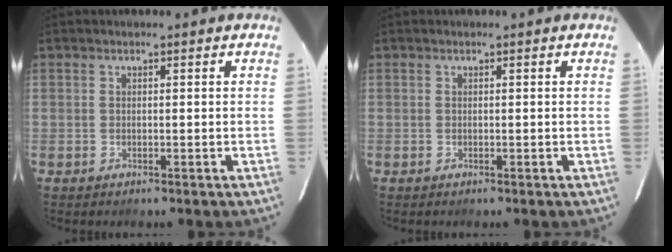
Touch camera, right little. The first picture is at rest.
{"total": 0.0}